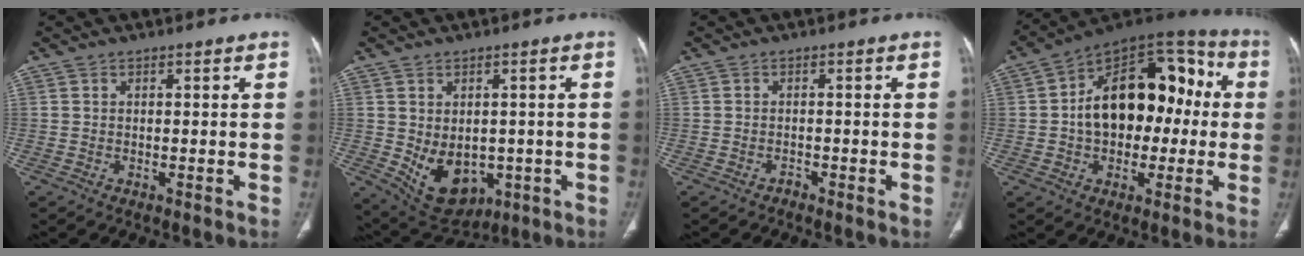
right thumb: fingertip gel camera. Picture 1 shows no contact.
{"total": 11.0, "force": [-2.1, 7.9, 7.4], "torque": [-0.092, -0.004, -0.003]}
{"total": 0.7, "force": [-0.7, 0.3, 0.0], "torque": [0.000, 0.000, -0.015]}
{"total": 21.2, "force": [0.4, 13.6, 16.2], "torque": [-0.209, 0.048, 0.002]}